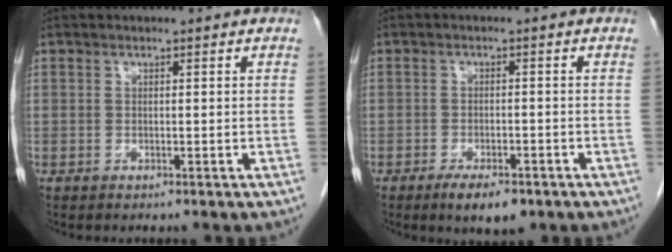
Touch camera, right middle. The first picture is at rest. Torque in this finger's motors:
{"motor_torque": [0.68, -0.48, 0.06, 0.04]}